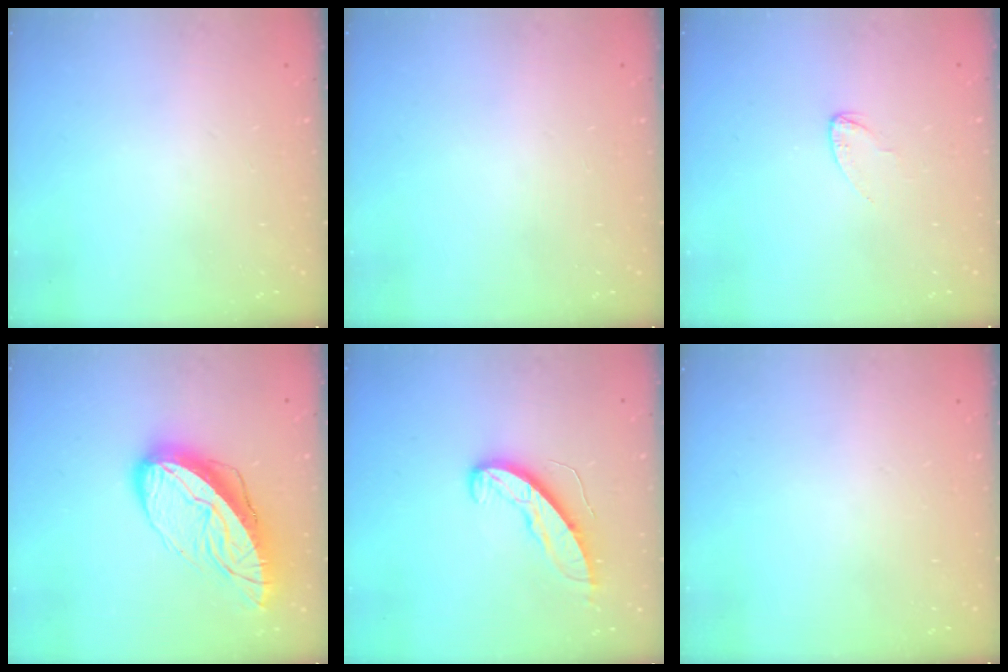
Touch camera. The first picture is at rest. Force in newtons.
{"total": 0.0}
{"total": 2.6, "press": 2.6, "slide": 0.2}
{"total": 15.2, "press": 15.1, "slide": 1.7}
{"total": 9.2, "press": 9.2, "slide": 0.5}
{"total": 0.0}